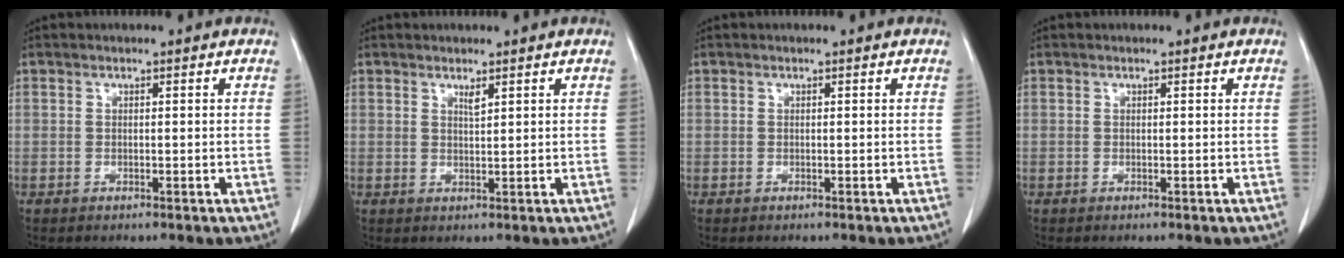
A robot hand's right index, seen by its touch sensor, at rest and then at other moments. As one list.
[{"total": 1.1, "force": [0.8, 0.0, 0.8], "torque": [-0.016, -0.006, 0.016]}, {"total": 0.0}, {"total": 0.0}]